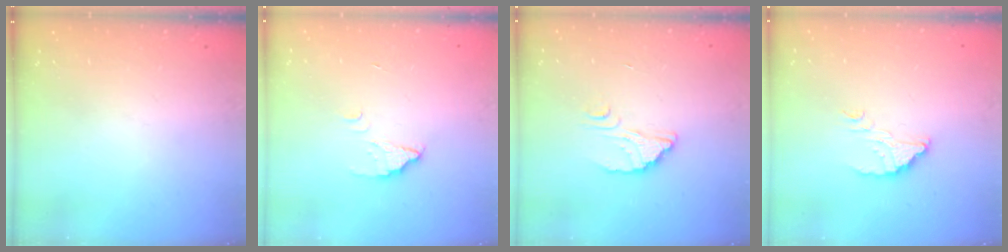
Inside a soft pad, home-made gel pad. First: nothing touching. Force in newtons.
{"total": 2.7, "press": 2.6, "slide": 0.4}
{"total": 2.7, "press": 2.7, "slide": 0.1}
{"total": 3.4, "press": 3.4, "slide": 0.3}